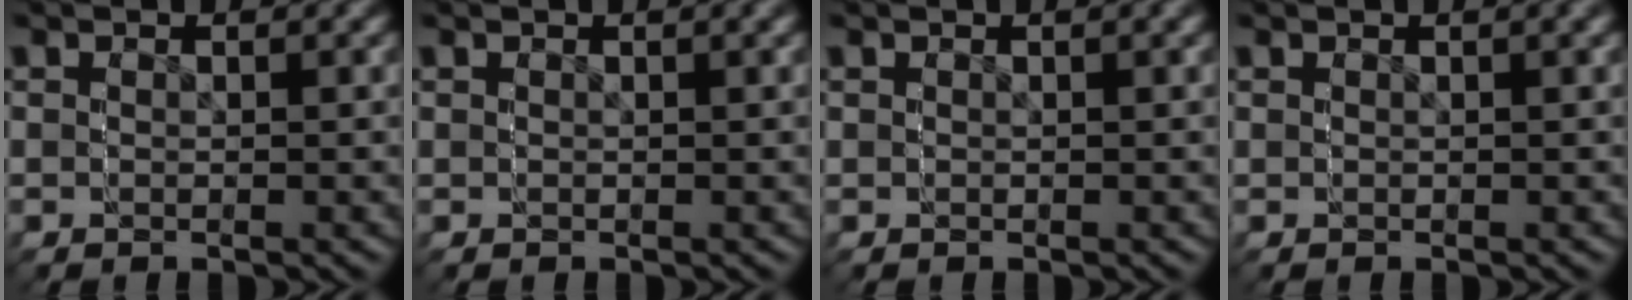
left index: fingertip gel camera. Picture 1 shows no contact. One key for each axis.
{"total": 0.0}
{"total": 0.0}
{"total": 0.0}